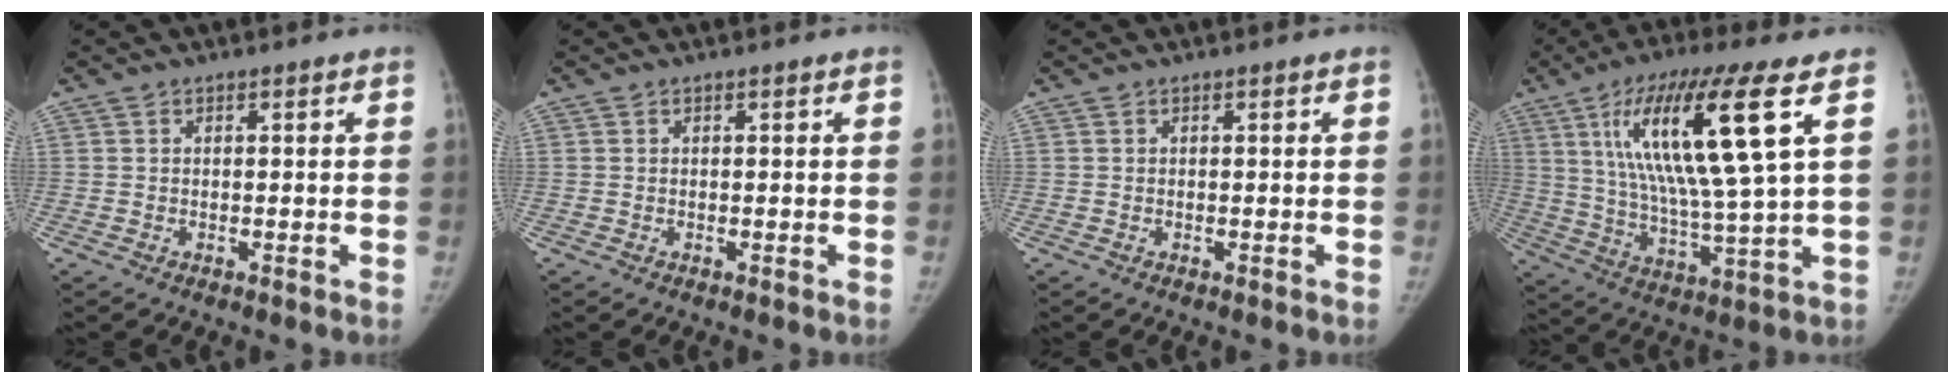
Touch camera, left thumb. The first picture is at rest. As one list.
[{"total": 0.0}, {"total": 0.0}, {"total": 19.9, "force": [7.2, 2.6, 18.4], "torque": [-0.346, -0.026, 0.121]}]